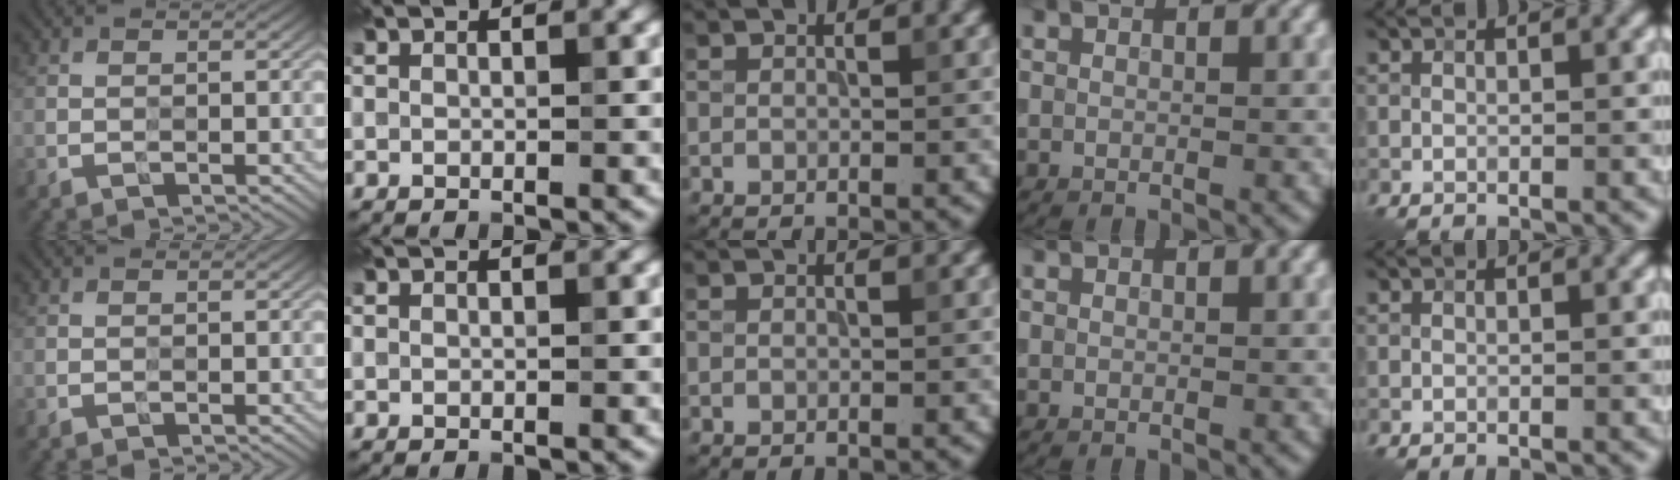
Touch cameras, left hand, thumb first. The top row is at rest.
{}